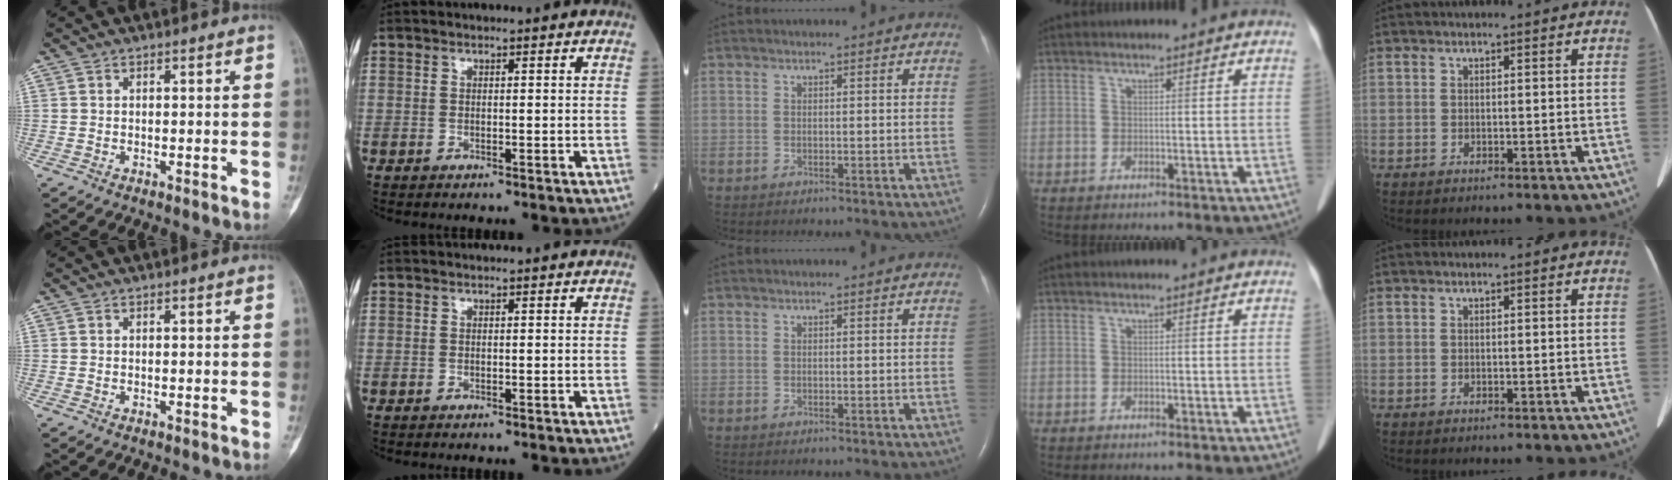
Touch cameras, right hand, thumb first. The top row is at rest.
{}